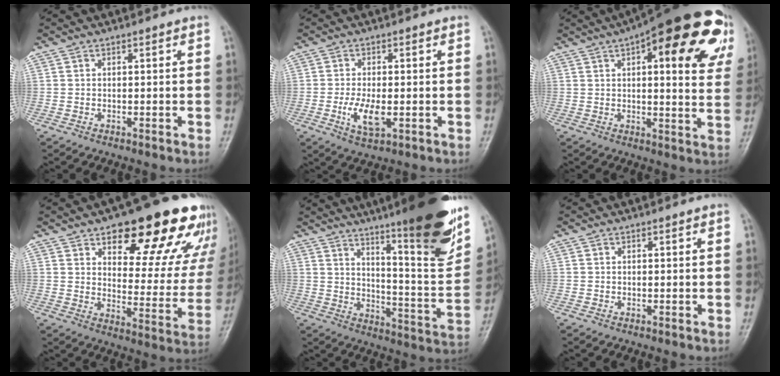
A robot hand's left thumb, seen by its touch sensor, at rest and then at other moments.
{"total": 6.1, "force": [-1.3, 2.9, 5.2], "torque": [-0.098, -0.007, -0.023]}
{"total": 25.2, "force": [11.1, 8.6, 20.9], "torque": [-0.248, 0.001, 0.141]}
{"total": 24.5, "force": [15.4, 10.1, 16.1], "torque": [-0.158, -0.060, 0.209]}
{"total": 24.6, "force": [15.5, 3.9, 18.7], "torque": [-0.243, -0.076, 0.230]}
{"total": 0.0}